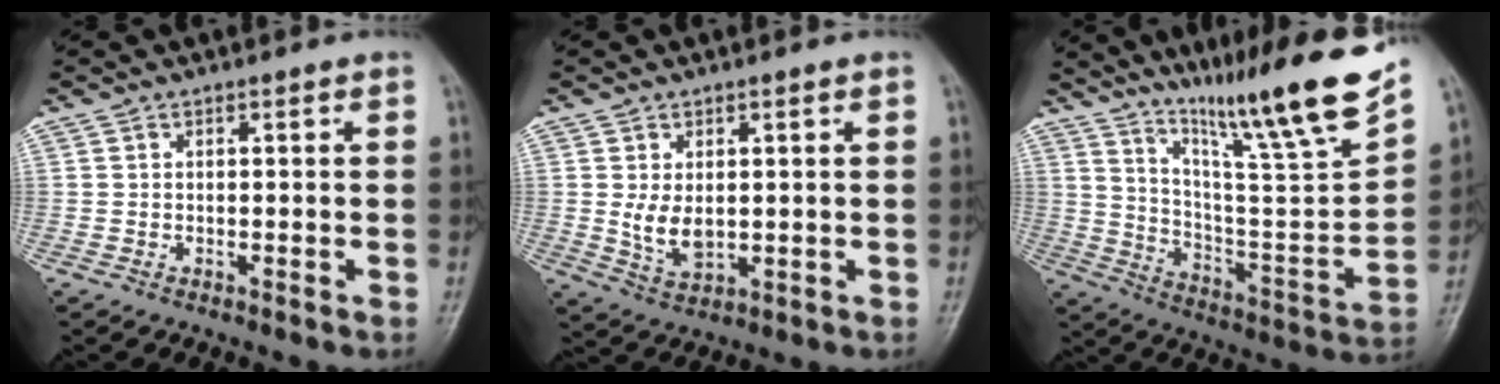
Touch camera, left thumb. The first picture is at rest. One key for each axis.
{"total": 5.2, "fx": 0.5, "fy": 3.1, "fz": 4.1, "tx": -0.066, "ty": -0.013, "tz": 0.020}
{"total": 23.4, "fx": 16.6, "fy": 1.4, "fz": 16.4, "tx": -0.232, "ty": -0.083, "tz": 0.277}